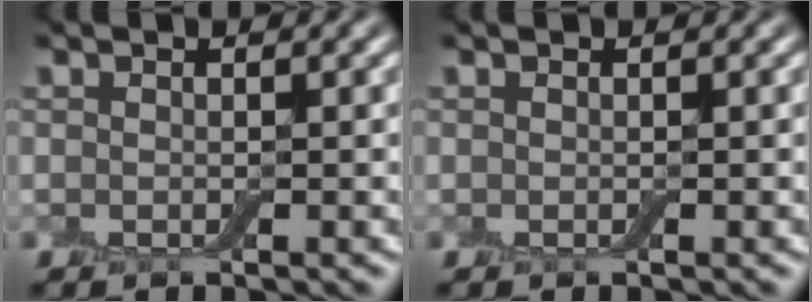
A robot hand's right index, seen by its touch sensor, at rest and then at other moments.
{"total": 0.0}